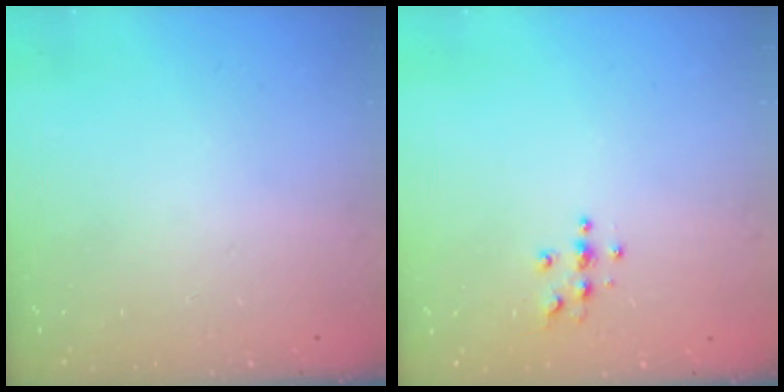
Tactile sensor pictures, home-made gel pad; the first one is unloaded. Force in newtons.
{"total": 3.9, "press": 3.8, "slide": 0.4}